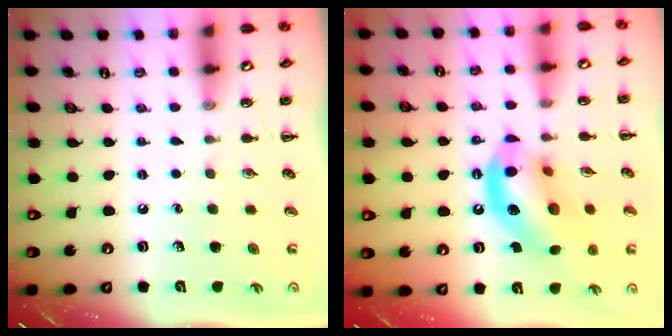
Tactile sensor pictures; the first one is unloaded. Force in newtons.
{"total": 15.6, "press": 15.4, "slide": 2.9}